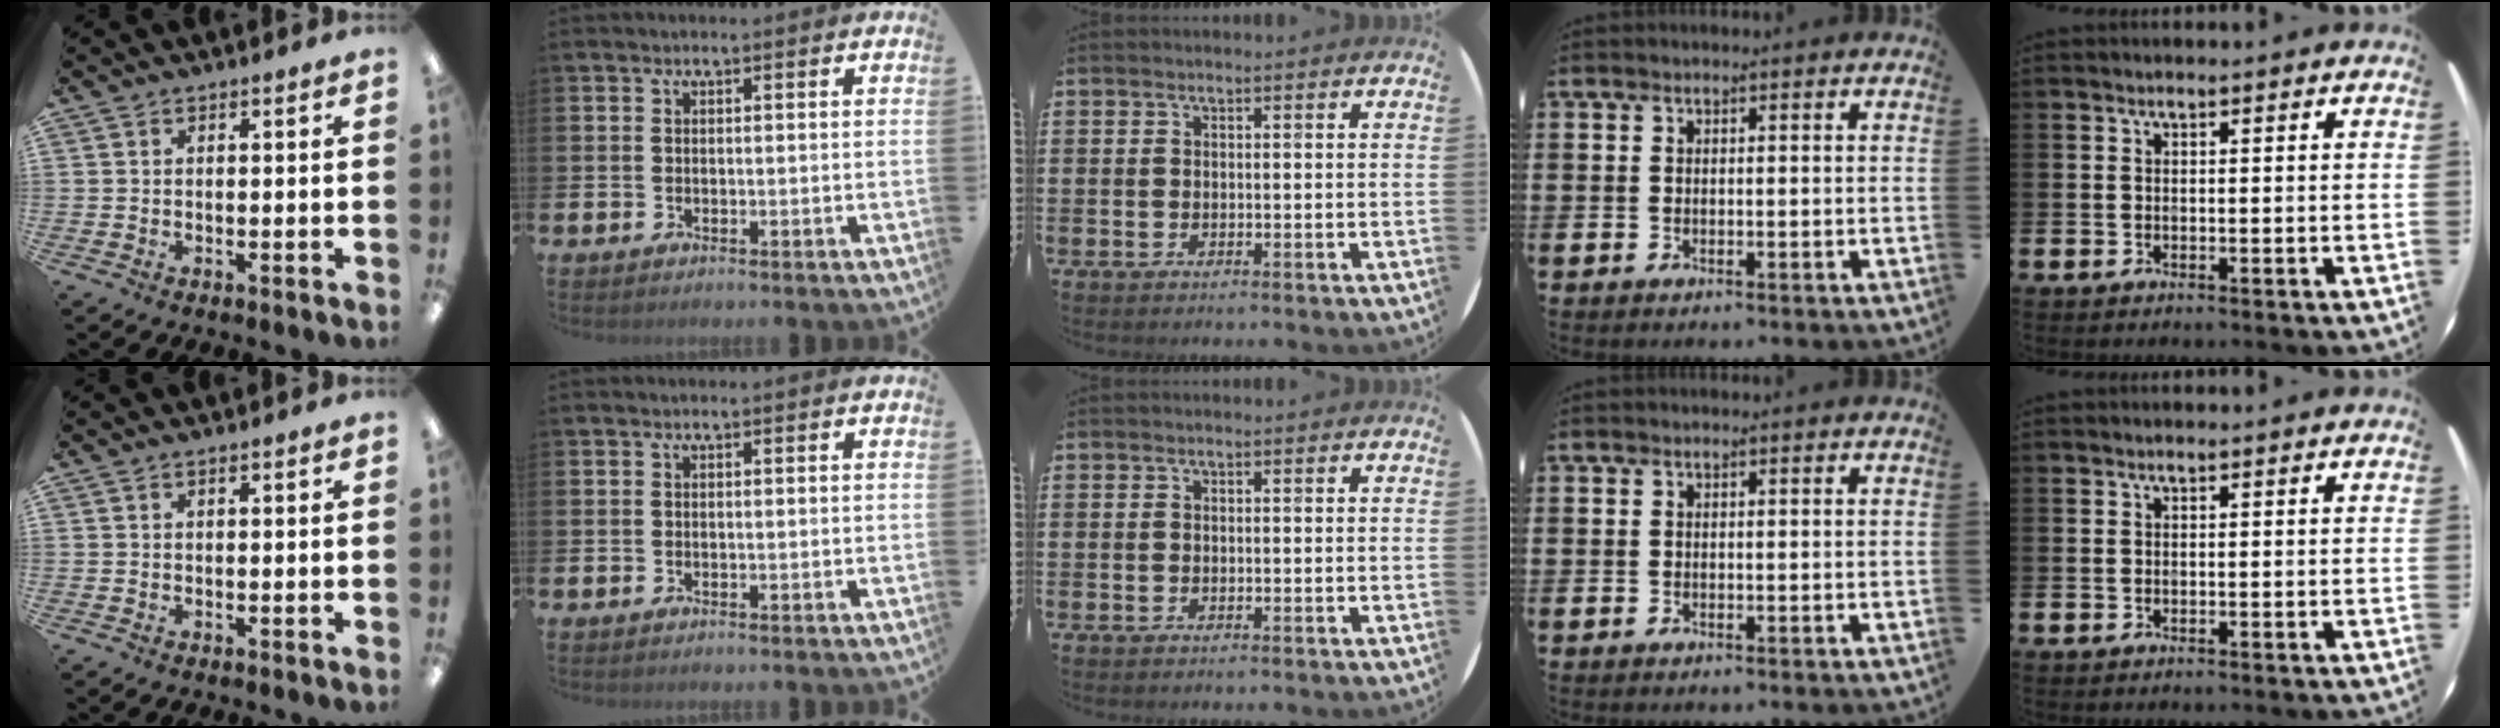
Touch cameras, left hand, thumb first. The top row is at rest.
{}